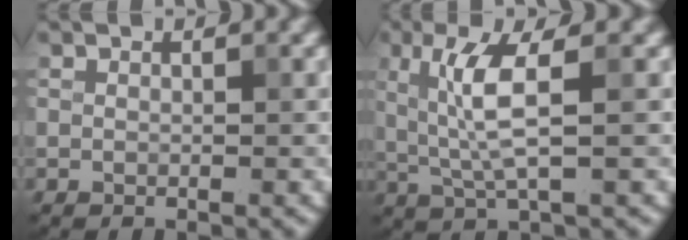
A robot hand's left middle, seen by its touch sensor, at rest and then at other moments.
{"total": 4.5, "force": [0.7, 0.7, 4.4], "torque": [-0.097, -0.001, 0.019]}